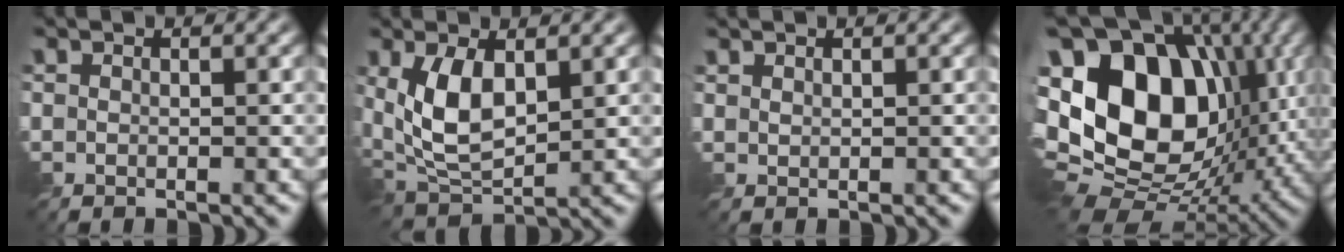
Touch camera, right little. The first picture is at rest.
{"total": 6.0, "force": [1.1, 2.9, 5.1], "torque": [-0.112, -0.005, 0.025]}
{"total": 0.6, "force": [0.6, 0.0, 0.1], "torque": [-0.006, 0.000, 0.013]}
{"total": 18.3, "force": [1.7, 12.9, 12.8], "torque": [-0.248, 0.006, 0.038]}